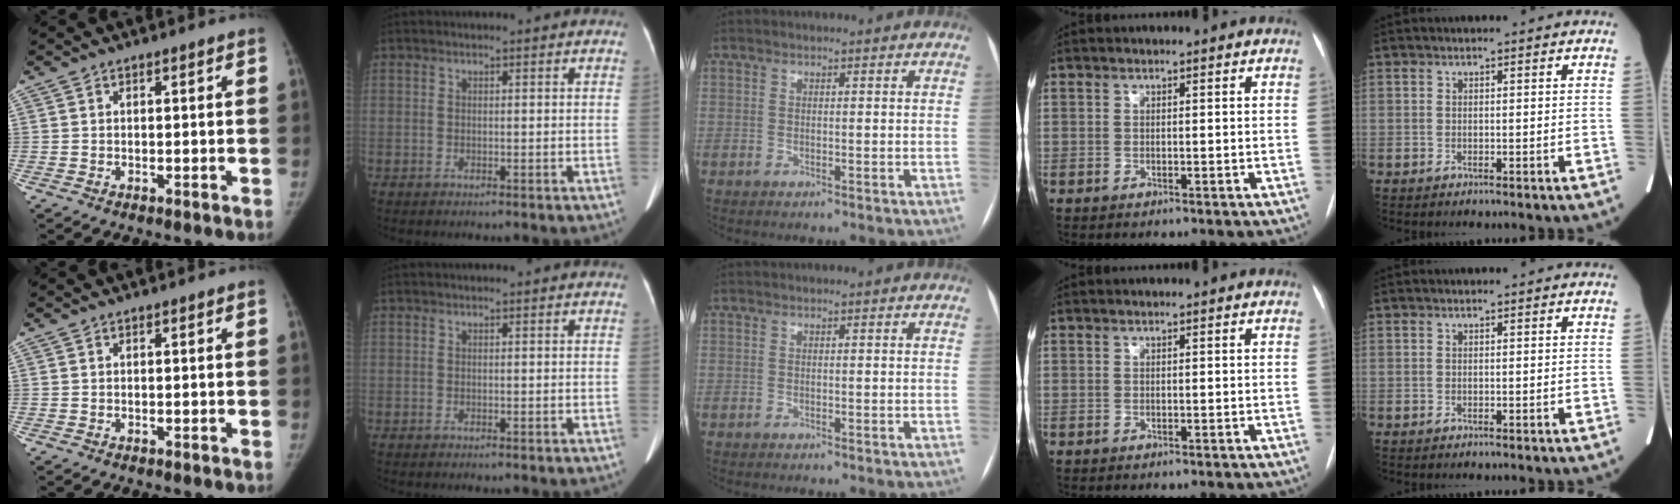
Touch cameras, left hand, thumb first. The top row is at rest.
{}